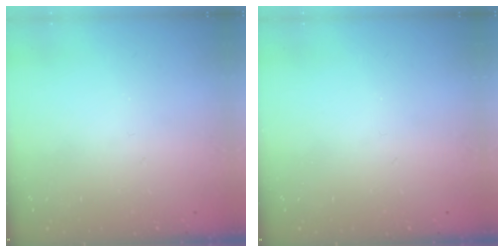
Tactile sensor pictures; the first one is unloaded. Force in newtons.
{"total": 0.0}